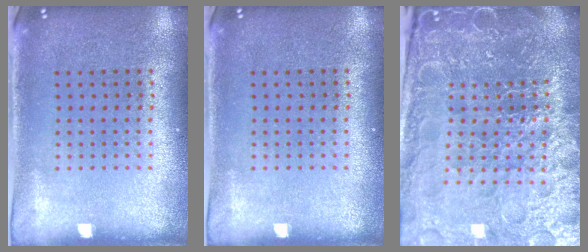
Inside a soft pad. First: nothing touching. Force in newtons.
{"total": 0.0}
{"total": 6.6, "press": 5.8, "slide": 3.1}